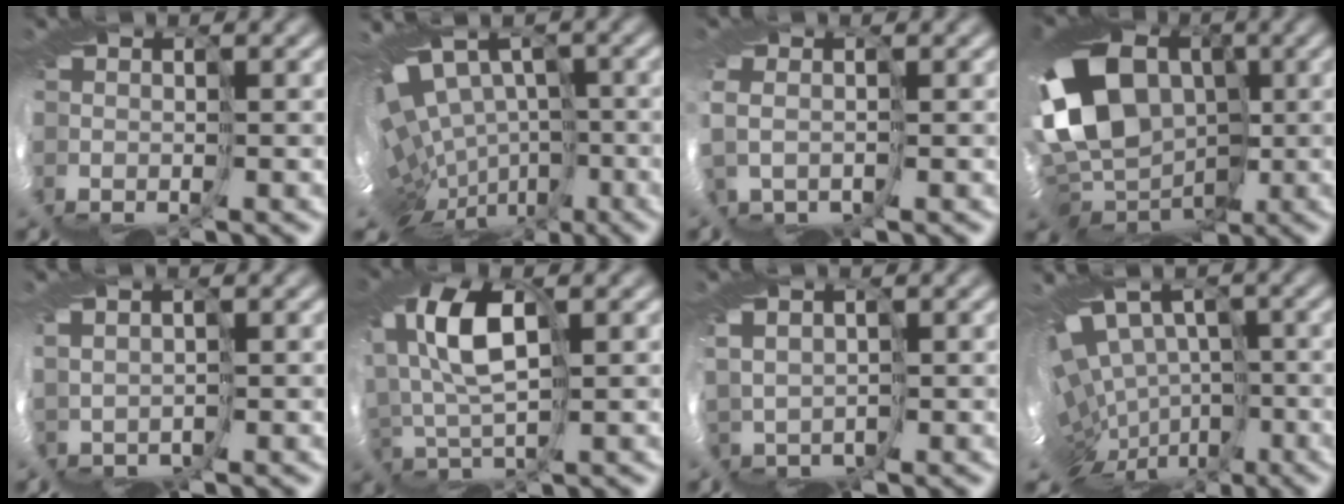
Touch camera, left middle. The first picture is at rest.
{"total": 10.8, "force": [-1.7, 7.5, 7.6], "torque": [-0.123, 0.007, -0.008]}
{"total": 1.1, "force": [1.0, 0.4, 0.2], "torque": [-0.030, 0.003, 0.029]}
{"total": 12.5, "force": [1.5, 9.5, 7.9], "torque": [-0.160, 0.000, 0.031]}
{"total": 1.9, "force": [1.8, 0.3, -0.5], "torque": [0.011, 0.009, 0.029]}
{"total": 5.9, "force": [3.8, 1.6, 4.3], "torque": [-0.108, 0.026, 0.051]}
{"total": 2.0, "force": [1.7, 1.0, 0.0], "torque": [-0.013, 0.005, 0.028]}
{"total": 11.8, "force": [-1.7, 8.9, 7.6], "torque": [-0.123, -0.001, -0.024]}